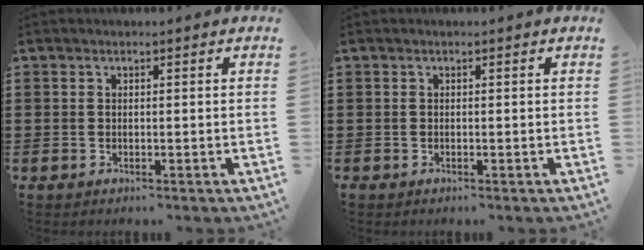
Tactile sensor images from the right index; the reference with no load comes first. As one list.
[{"total": 0.0}]